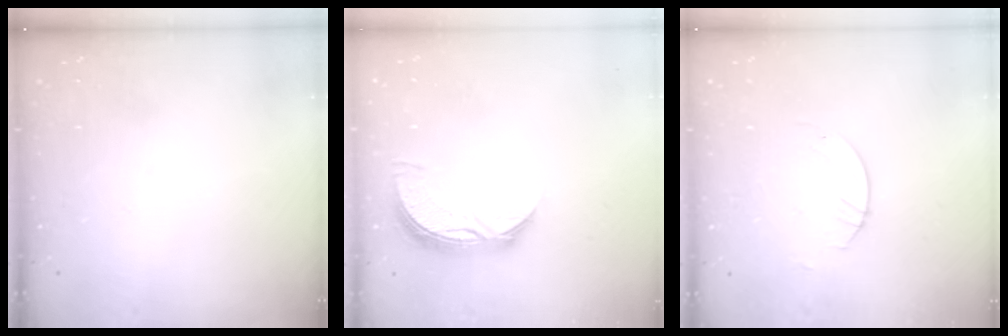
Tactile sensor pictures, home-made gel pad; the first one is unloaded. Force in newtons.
{"total": 8.7, "press": 8.7, "slide": 0.3}
{"total": 1.1, "press": 1.1, "slide": 0.1}